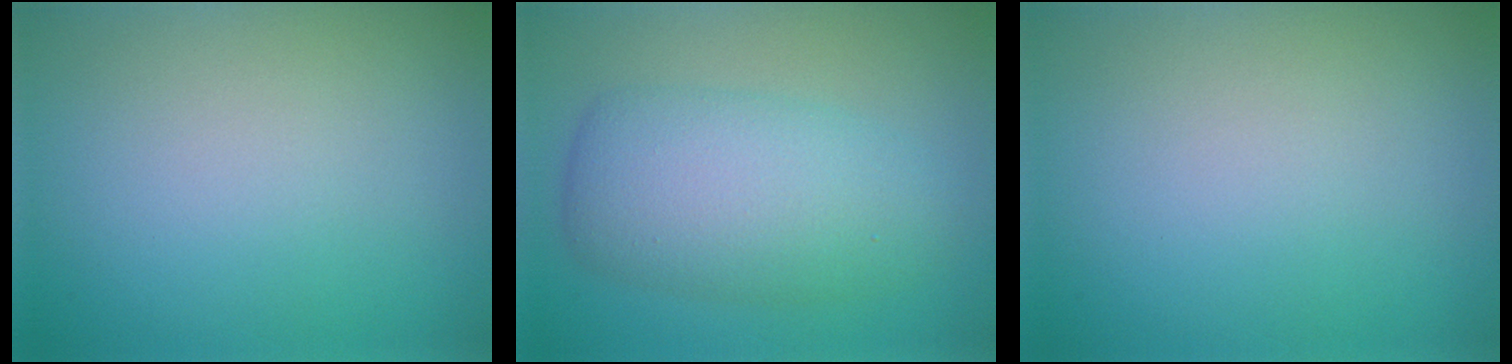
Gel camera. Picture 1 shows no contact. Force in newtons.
{"total": 6.6, "press": 6.6, "slide": 0.0}
{"total": 0.0}